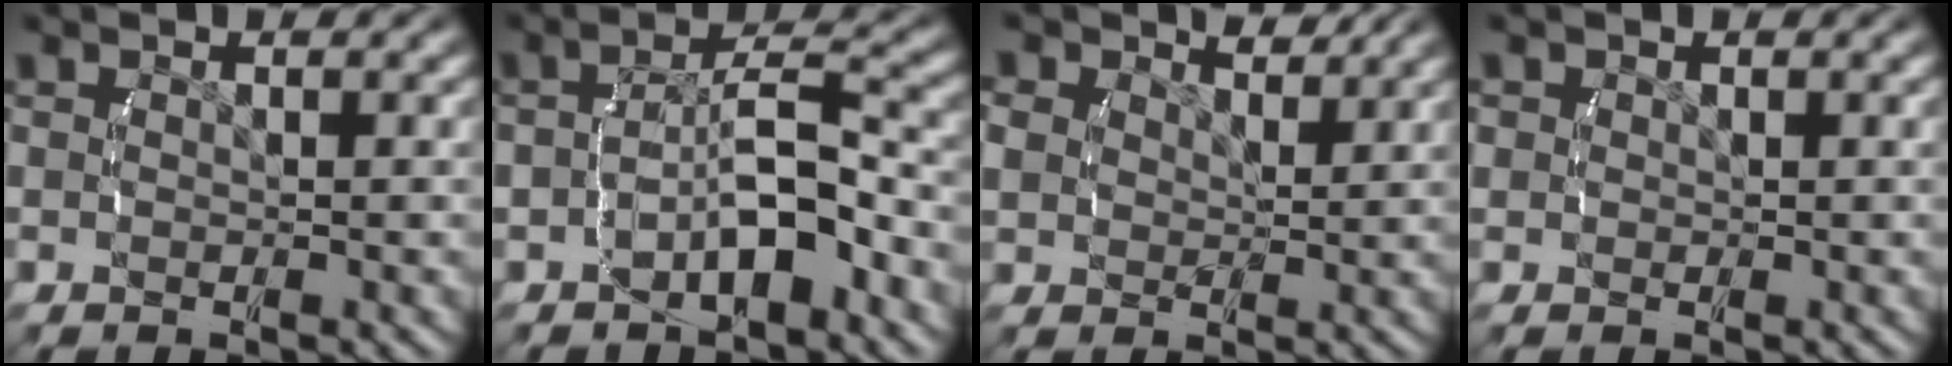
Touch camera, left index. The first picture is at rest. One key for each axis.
{"total": 4.6, "fx": -2.5, "fy": 1.6, "fz": 3.6, "tx": -0.063, "ty": 0.011, "tz": -0.036}
{"total": 3.1, "fx": 2.2, "fy": 1.9, "fz": 1.3, "tx": -0.029, "ty": -0.001, "tz": 0.042}
{"total": 1.0, "fx": 0.4, "fy": 0.9, "fz": 0.2, "tx": -0.011, "ty": -0.007, "tz": 0.013}